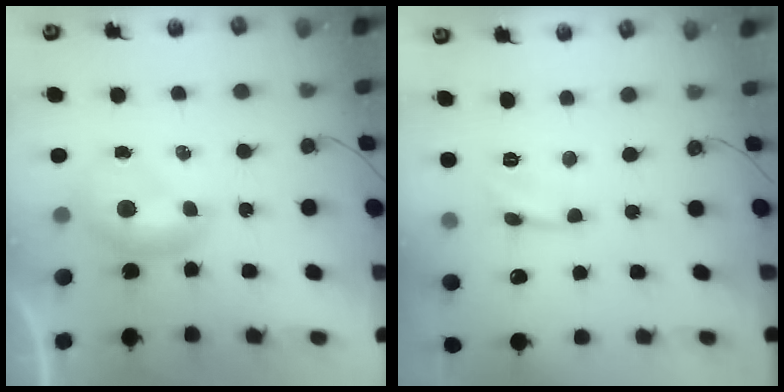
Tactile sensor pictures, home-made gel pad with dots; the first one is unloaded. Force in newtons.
{"total": 3.7, "press": 3.6, "slide": 0.6}